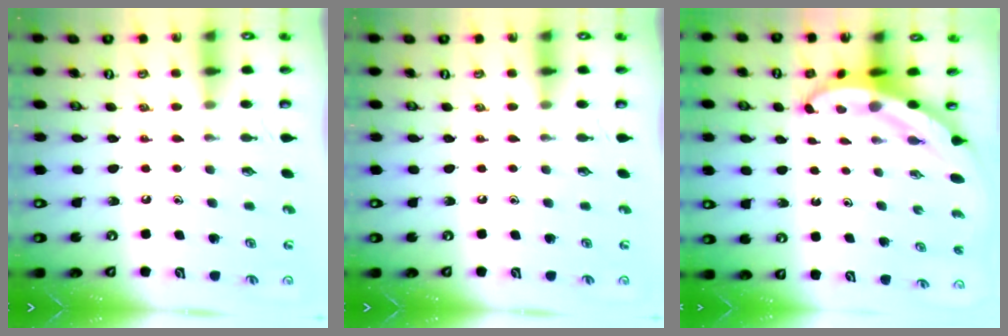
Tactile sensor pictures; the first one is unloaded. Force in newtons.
{"total": 0.0}
{"total": 4.9, "press": 4.8, "slide": 0.6}